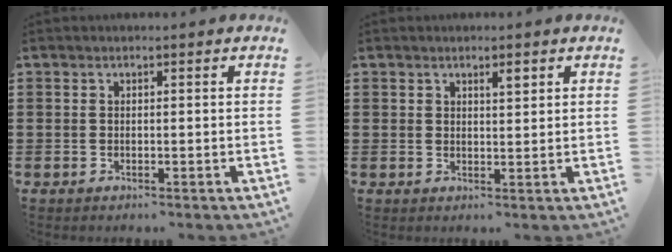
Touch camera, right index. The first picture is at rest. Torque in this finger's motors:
{"motor_torque": [-0.25, 0.09, 0.07, 0.01]}